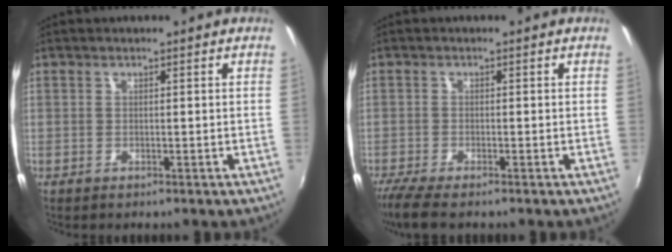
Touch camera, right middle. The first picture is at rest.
{"total": 5.4, "force": [-4.2, 0.6, 3.3], "torque": [-0.082, -0.026, -0.080]}